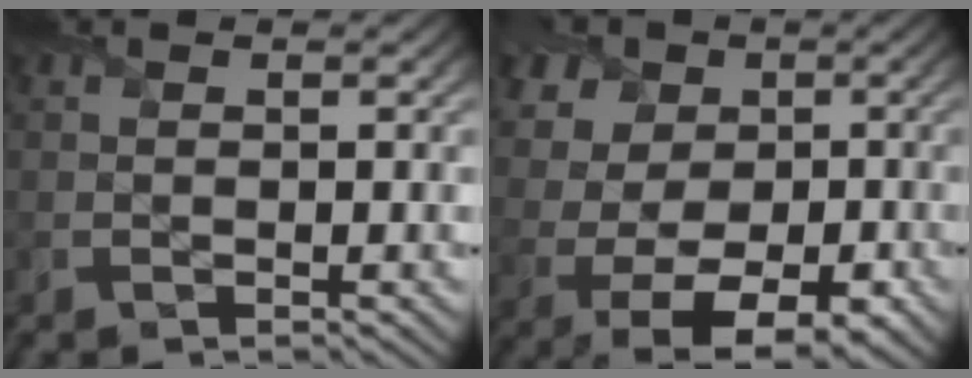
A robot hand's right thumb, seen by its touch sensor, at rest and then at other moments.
{"total": 11.6, "force": [2.2, 9.0, 6.9], "torque": [-0.148, 0.015, 0.030]}